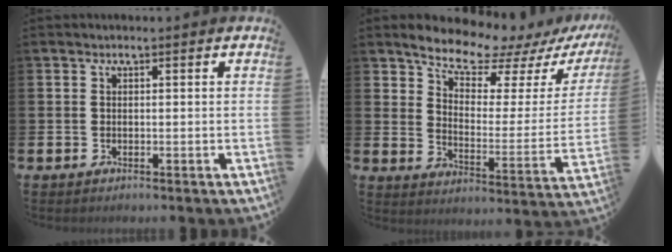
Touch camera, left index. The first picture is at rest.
{"total": 9.8, "force": [9.0, 2.4, 3.1], "torque": [-0.079, -0.072, 0.153]}